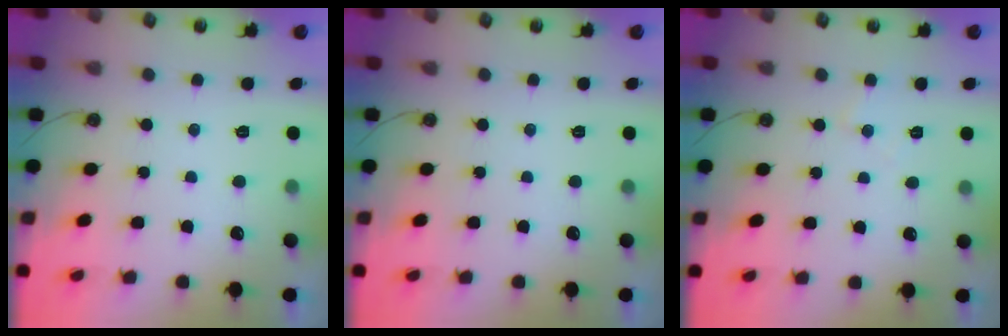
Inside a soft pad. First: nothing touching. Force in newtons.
{"total": 0.0}
{"total": 4.8, "press": 4.7, "slide": 0.7}